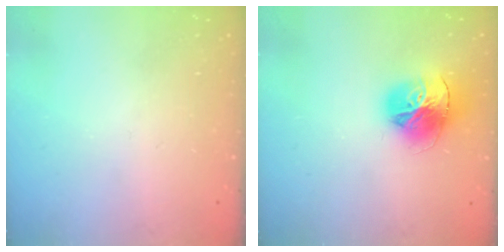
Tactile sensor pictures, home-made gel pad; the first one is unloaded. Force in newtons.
{"total": 17.3, "press": 17.2, "slide": 1.8}